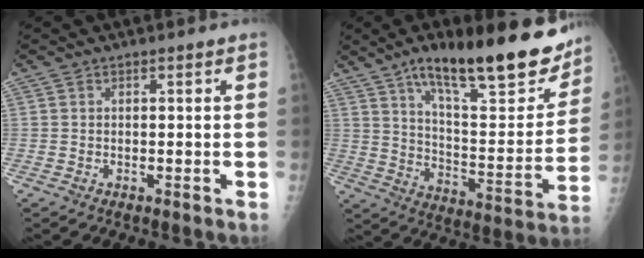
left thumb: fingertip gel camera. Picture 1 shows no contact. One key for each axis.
{"total": 26.3, "fx": 17.5, "fy": 7.7, "fz": 18.1, "tx": -0.230, "ty": -0.065, "tz": 0.272}